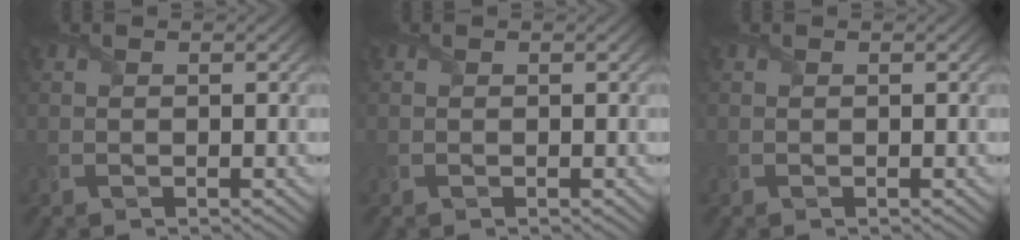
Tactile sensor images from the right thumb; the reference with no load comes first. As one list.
[{"total": 0.0}, {"total": 0.0}]